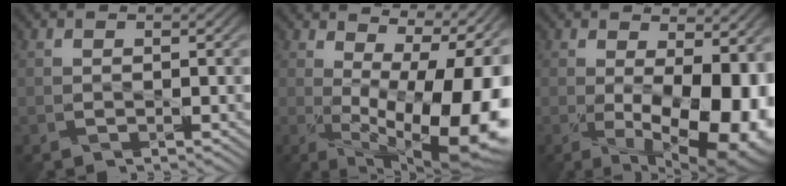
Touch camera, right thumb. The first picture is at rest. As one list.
[{"total": 17.9, "force": [1.2, 7.3, 16.3], "torque": [-0.191, 0.003, 0.031]}, {"total": 15.6, "force": [-2.0, 7.0, 13.8], "torque": [-0.173, -0.033, 0.003]}]